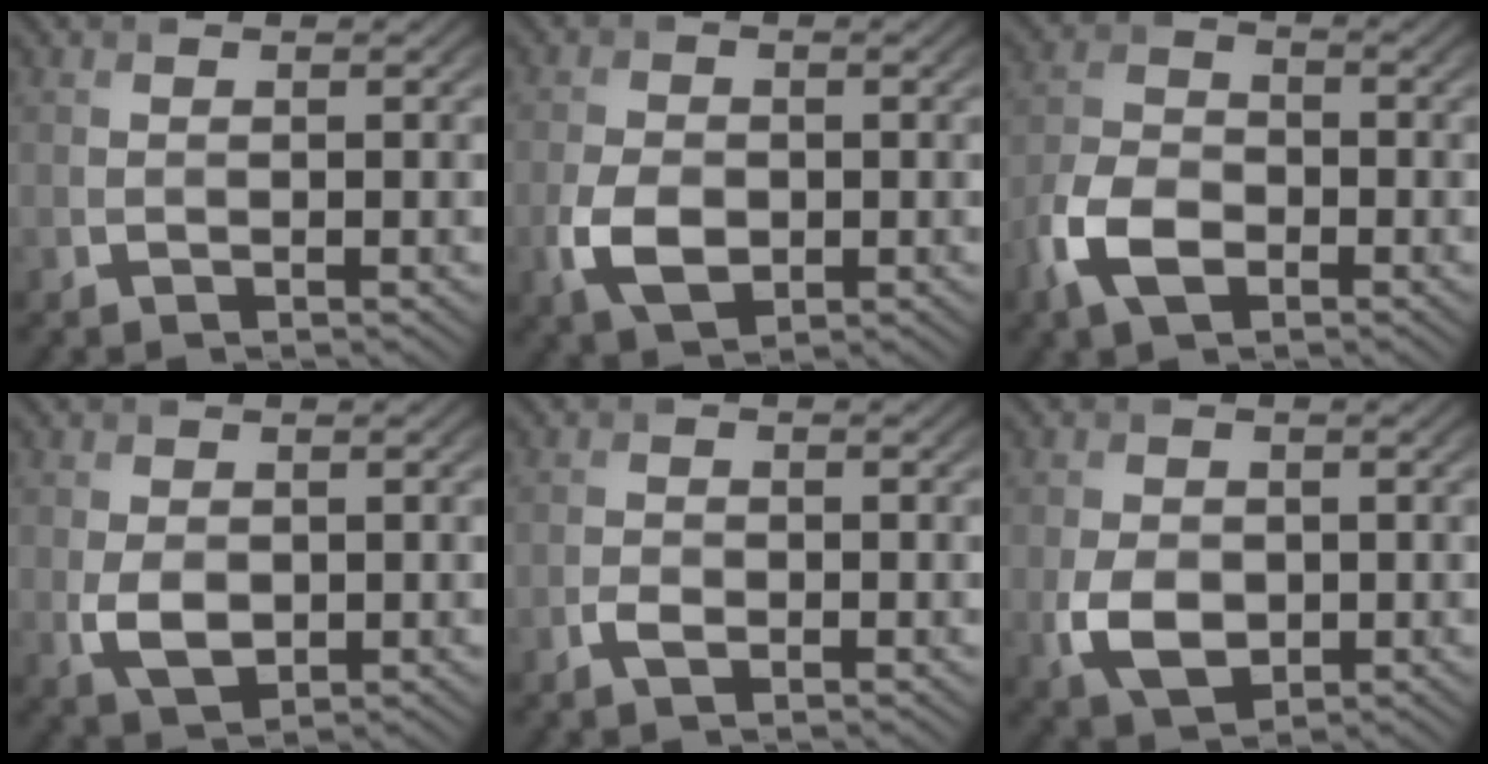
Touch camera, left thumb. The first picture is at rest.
{"total": 5.1, "force": [-1.4, 3.4, 3.5], "torque": [-0.081, -0.010, -0.029]}
{"total": 6.8, "force": [-3.4, 3.9, 4.4], "torque": [-0.099, -0.002, -0.080]}
{"total": 3.5, "force": [-0.3, 2.4, 2.6], "torque": [-0.061, -0.009, 0.001]}
{"total": 1.6, "force": [-0.9, 0.8, 1.1], "torque": [-0.023, 0.000, -0.019]}
{"total": 5.0, "force": [-0.8, 3.6, 3.4], "torque": [-0.079, -0.015, -0.015]}